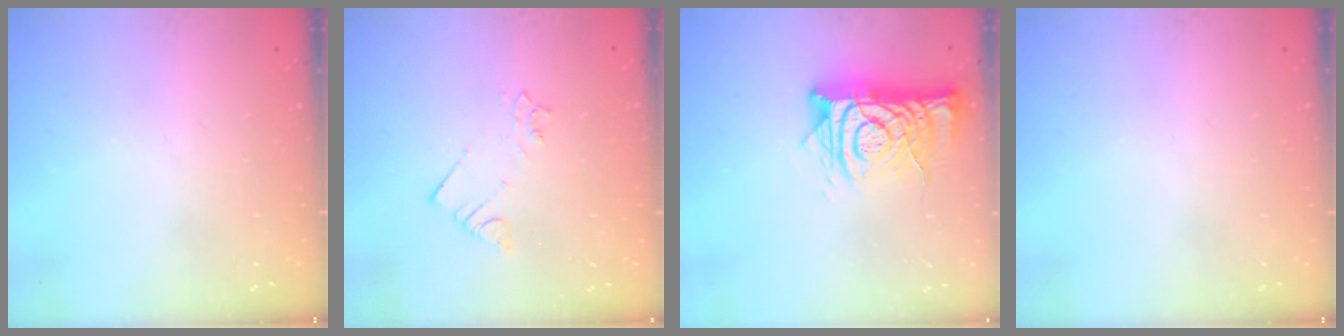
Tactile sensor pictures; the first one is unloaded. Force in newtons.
{"total": 2.7, "press": 2.7, "slide": 0.3}
{"total": 13.3, "press": 13.3, "slide": 1.1}
{"total": 0.0}